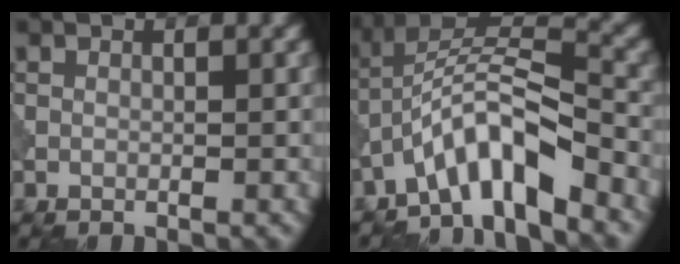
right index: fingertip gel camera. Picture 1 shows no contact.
{"total": 7.2, "force": [-4.6, 1.7, 5.2], "torque": [-0.086, 0.016, -0.088]}